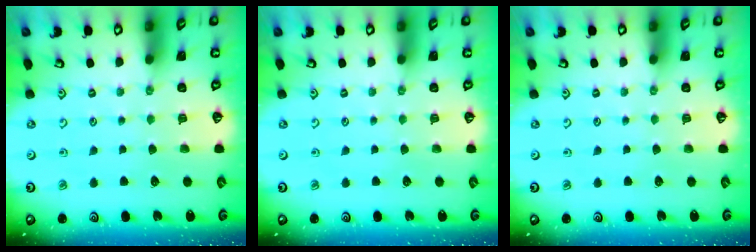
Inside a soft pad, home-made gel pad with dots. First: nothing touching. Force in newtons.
{"total": 0.0}
{"total": 0.0}